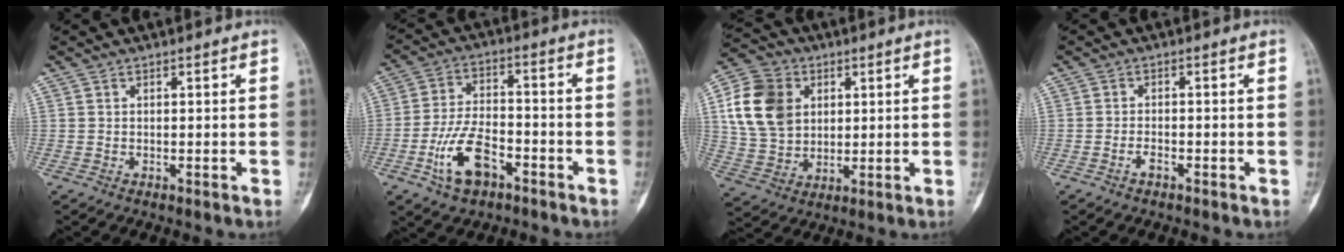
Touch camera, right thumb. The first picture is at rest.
{"total": 10.6, "force": [-5.1, 5.7, 7.4], "torque": [-0.139, 0.030, -0.093]}
{"total": 14.1, "force": [3.5, 11.1, 7.9], "torque": [-0.127, 0.001, 0.065]}
{"total": 1.3, "force": [-1.0, 0.6, 0.6], "torque": [-0.015, 0.008, -0.022]}